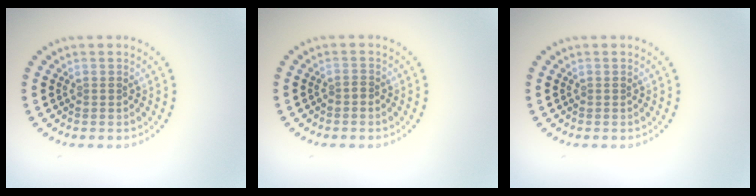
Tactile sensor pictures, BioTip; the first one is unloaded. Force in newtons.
{"total": 0.5, "press": 0.2, "slide": 0.5}
{"total": 0.0}